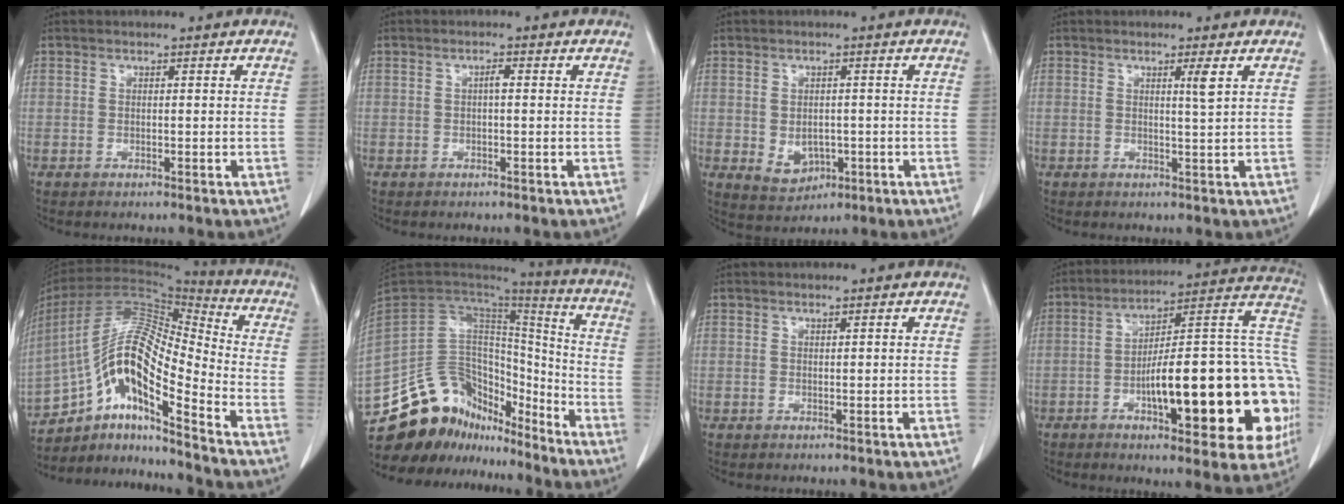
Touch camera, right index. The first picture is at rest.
{"total": 1.1, "force": [0.0, 0.2, 1.1], "torque": [-0.018, 0.003, 0.000]}
{"total": 4.6, "force": [-0.9, 3.4, 2.9], "torque": [-0.046, -0.001, 0.003]}
{"total": 1.9, "force": [0.8, -0.5, 1.6], "torque": [-0.029, -0.008, 0.015]}
{"total": 17.3, "force": [-9.9, 3.6, 13.7], "torque": [-0.268, 0.027, -0.175]}
{"total": 21.1, "force": [-17.9, 9.5, 6.0], "torque": [-0.131, 0.054, -0.296]}
{"total": 0.5, "force": [0.2, 0.0, 0.5], "torque": [-0.010, 0.000, 0.004]}
{"total": 27.6, "force": [-6.0, 6.3, 26.2], "torque": [-0.278, 0.028, -0.078]}